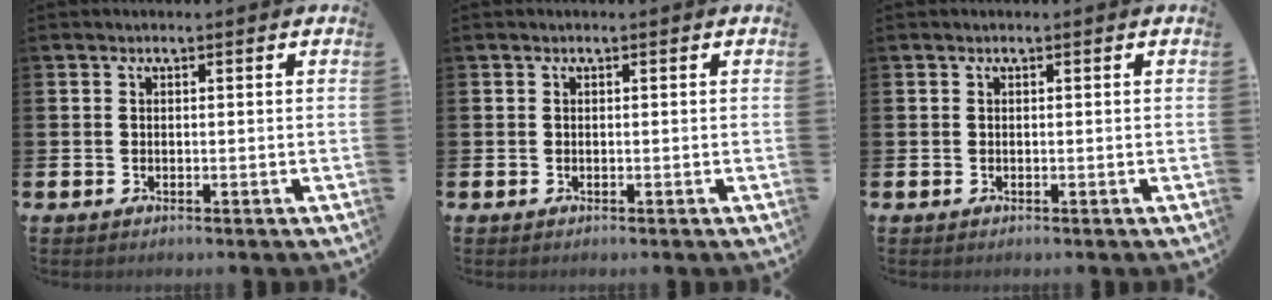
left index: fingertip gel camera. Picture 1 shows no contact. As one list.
[{"total": 0.0}, {"total": 0.0}]